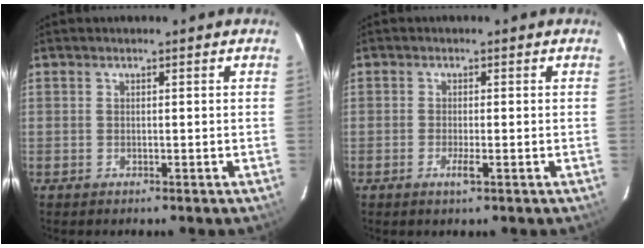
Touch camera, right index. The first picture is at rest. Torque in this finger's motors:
{"motor_torque": [0.60, 0.19, 0.40, 0.13]}